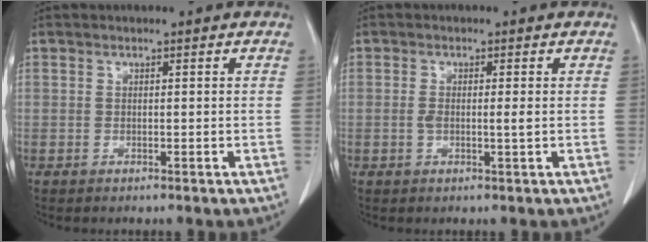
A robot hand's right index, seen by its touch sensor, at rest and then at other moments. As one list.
[{"total": 2.2, "force": [-0.1, 0.2, 2.2], "torque": [-0.043, -0.002, -0.003]}]